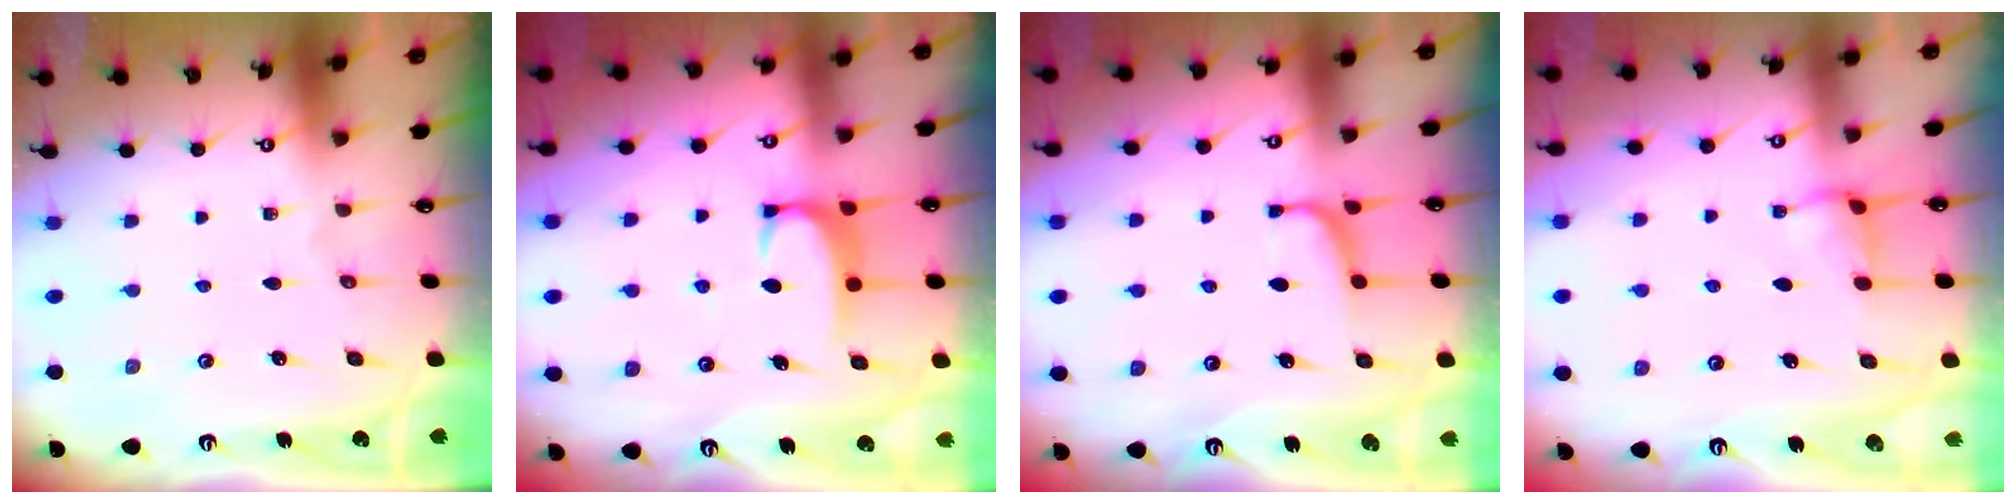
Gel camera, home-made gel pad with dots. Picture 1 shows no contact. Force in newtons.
{"total": 1.8, "press": 1.7, "slide": 0.5}
{"total": 2.4, "press": 2.4, "slide": 0.4}
{"total": 2.0, "press": 1.9, "slide": 0.7}